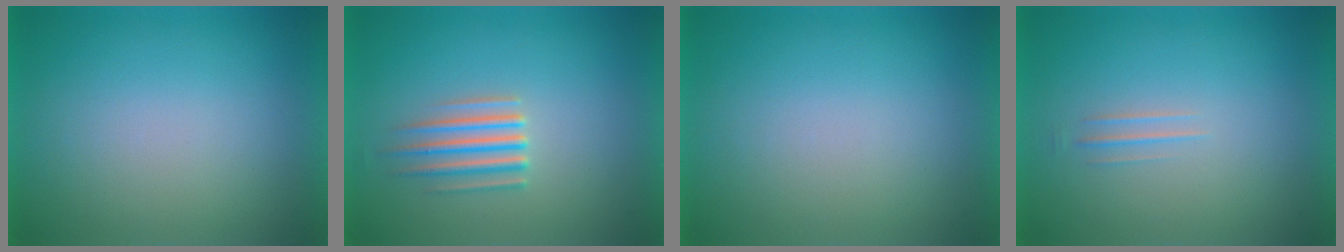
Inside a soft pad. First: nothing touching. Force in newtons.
{"total": 2.9}
{"total": 0.0}
{"total": 1.2}